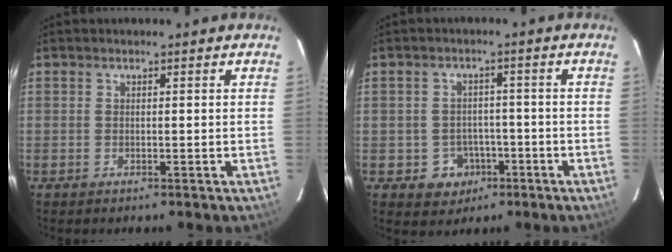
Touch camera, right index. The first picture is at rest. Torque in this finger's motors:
{"motor_torque": [-0.07, 0.01, -0.45, -0.21]}